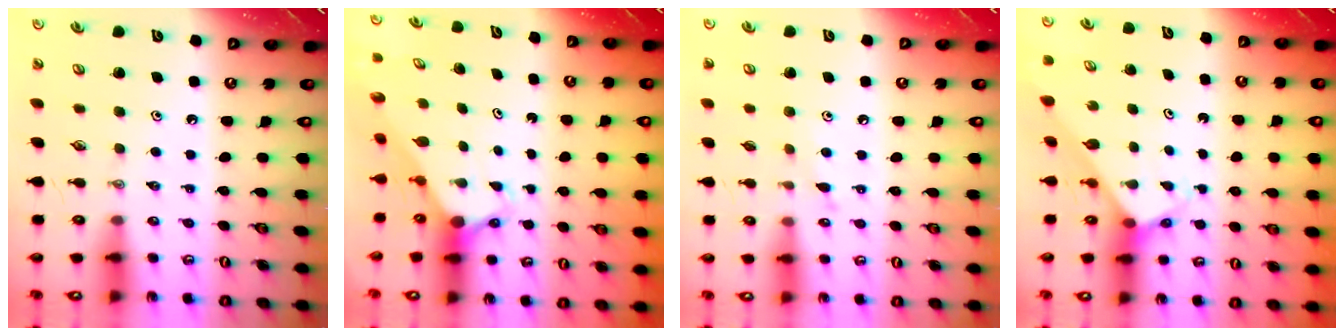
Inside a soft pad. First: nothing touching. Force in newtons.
{"total": 3.1, "press": 3.1, "slide": 0.2}
{"total": 6.3, "press": 6.3, "slide": 0.7}
{"total": 3.2, "press": 3.2, "slide": 0.1}